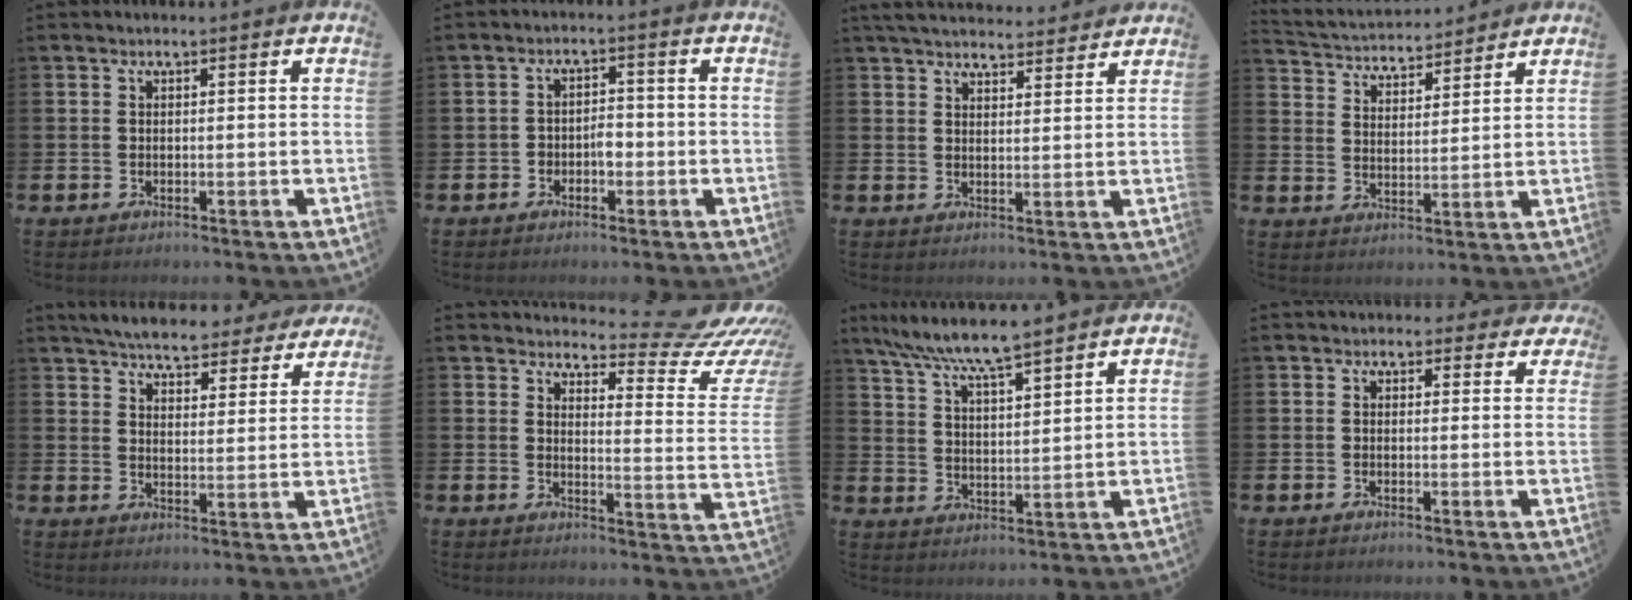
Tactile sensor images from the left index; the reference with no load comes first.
{"total": 2.4, "force": [-1.1, 1.5, 1.5], "torque": [-0.029, 0.007, -0.025]}
{"total": 4.8, "force": [4.7, 0.8, 0.6], "torque": [-0.023, -0.025, 0.085]}
{"total": 4.1, "force": [4.0, 1.0, -0.2], "torque": [-0.022, -0.031, 0.068]}
{"total": 5.7, "force": [5.6, 0.6, 1.1], "torque": [-0.042, -0.036, 0.096]}
{"total": 6.7, "force": [6.0, 1.3, 2.7], "torque": [-0.036, -0.059, 0.093]}
{"total": 7.5, "force": [7.0, 0.2, 2.8], "torque": [-0.081, -0.032, 0.125]}
{"total": 1.8, "force": [1.3, 1.2, 0.1], "torque": [0.008, -0.002, 0.018]}